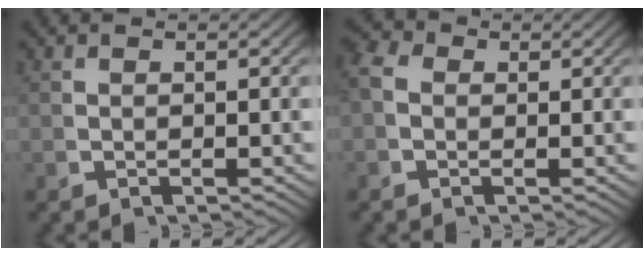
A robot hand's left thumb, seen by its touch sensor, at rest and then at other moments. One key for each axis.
{"total": 2.9, "fx": 0.5, "fy": 2.5, "fz": 1.4, "tx": -0.036, "ty": 0.000, "tz": 0.001}